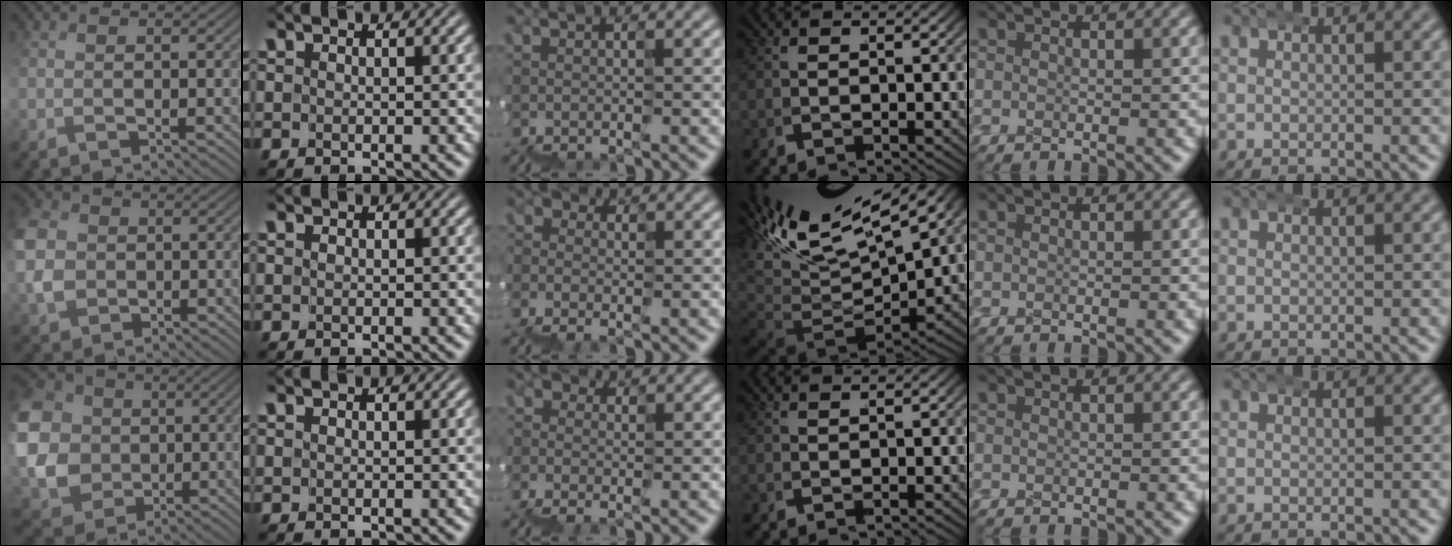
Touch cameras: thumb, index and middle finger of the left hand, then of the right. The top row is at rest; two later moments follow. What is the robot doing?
{"motion": "wrap", "object": "ethernet cable"}